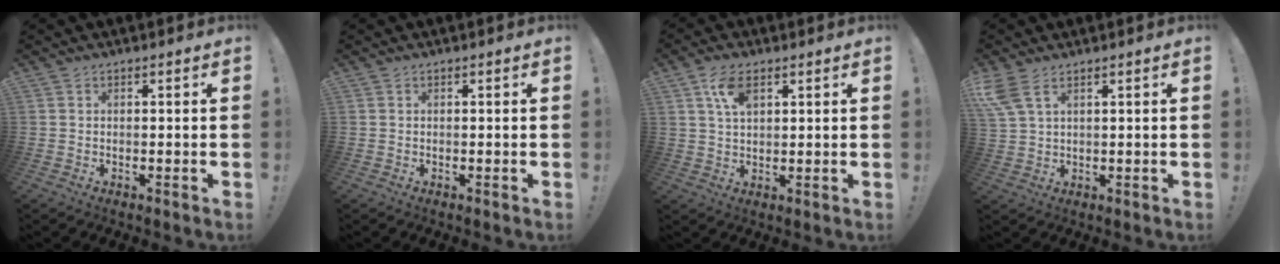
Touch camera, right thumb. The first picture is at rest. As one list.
[{"total": 0.0}, {"total": 6.7, "force": [3.0, 3.8, 4.7], "torque": [-0.072, -0.005, 0.053]}, {"total": 6.0, "force": [3.4, 2.5, 4.3], "torque": [-0.096, -0.009, 0.070]}]